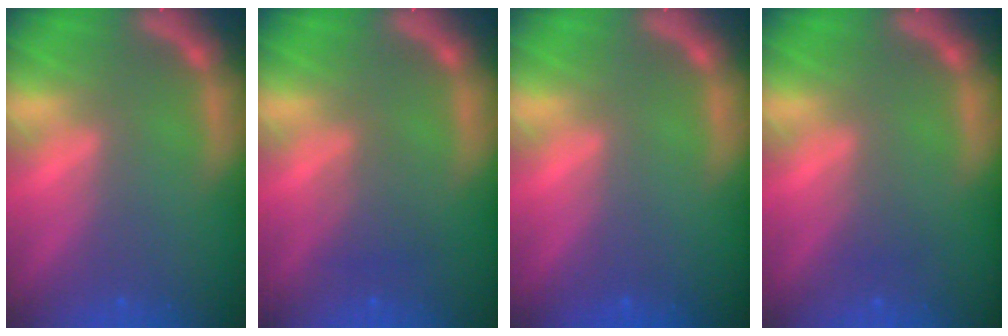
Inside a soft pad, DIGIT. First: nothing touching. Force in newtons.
{"total": 2.0}
{"total": 0.0}
{"total": 1.0}